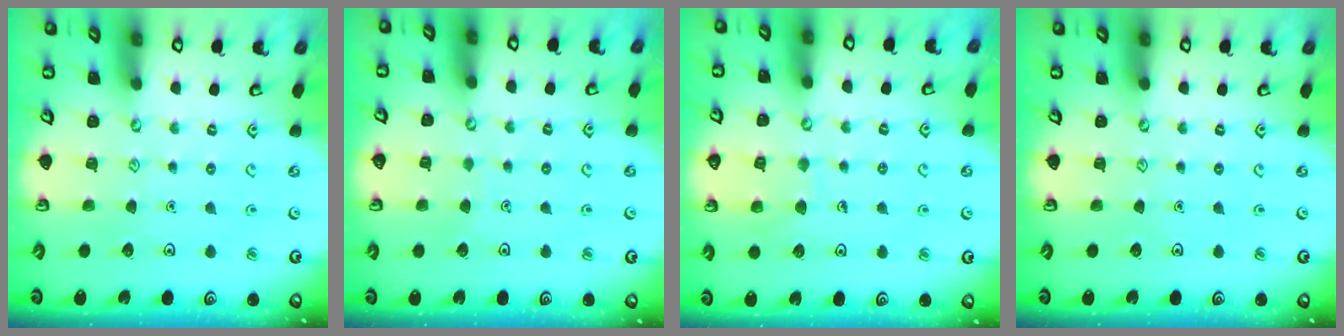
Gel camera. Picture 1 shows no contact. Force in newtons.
{"total": 1.5, "press": 1.5, "slide": 0.2}
{"total": 6.7, "press": 6.7, "slide": 0.4}
{"total": 0.0}